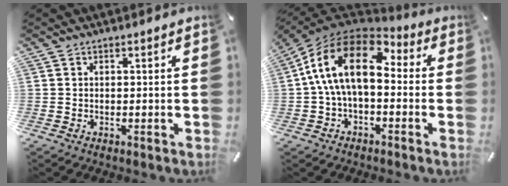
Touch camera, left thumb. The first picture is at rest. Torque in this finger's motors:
{"motor_torque": [0.83, 1.10, 1.67, -1.09, 0.82]}